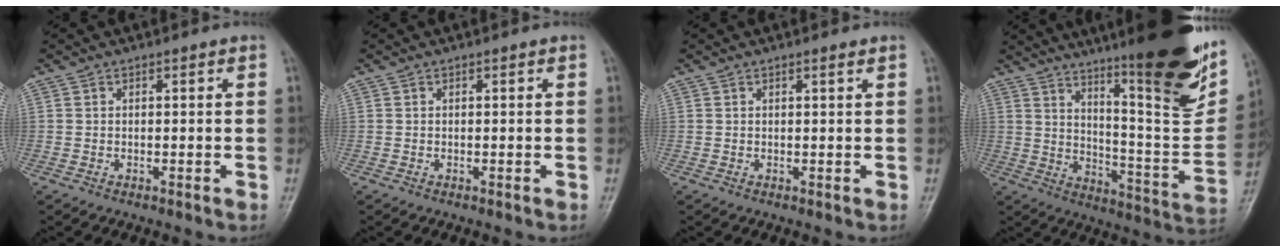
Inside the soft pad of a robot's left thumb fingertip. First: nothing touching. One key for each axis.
{"total": 0.0}
{"total": 0.7, "fx": 0.5, "fy": 0.0, "fz": 0.5, "tx": -0.008, "ty": -0.003, "tz": 0.008}
{"total": 27.6, "fx": 16.5, "fy": 5.5, "fz": 21.4, "tx": -0.282, "ty": -0.074, "tz": 0.245}